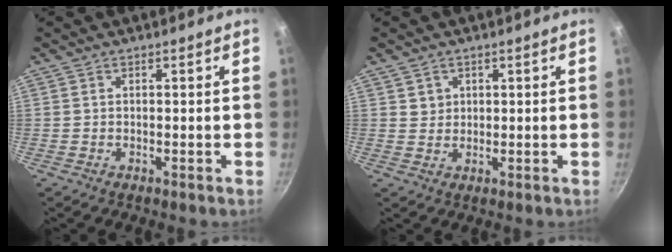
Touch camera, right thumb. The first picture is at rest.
{"total": 2.2, "force": [0.9, 2.0, 0.4], "torque": [0.010, 0.005, 0.015]}